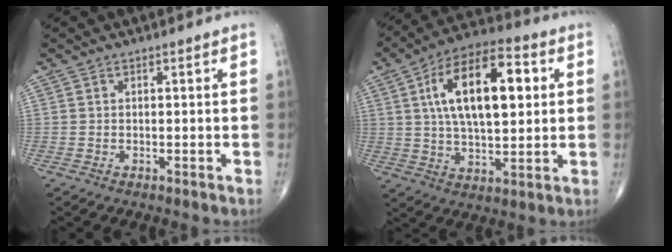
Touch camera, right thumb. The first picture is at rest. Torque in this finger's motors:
{"motor_torque": [-0.40, 1.17, 1.17, 0.19, 0.18]}